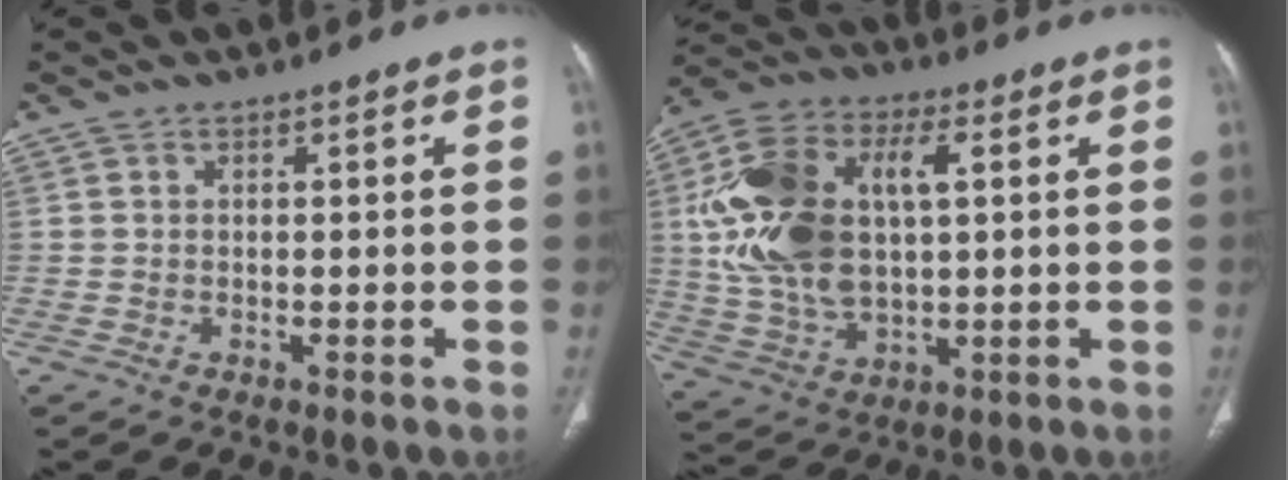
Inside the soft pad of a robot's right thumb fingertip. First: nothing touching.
{"total": 20.8, "force": [3.5, 11.4, 17.0], "torque": [-0.337, 0.009, 0.066]}